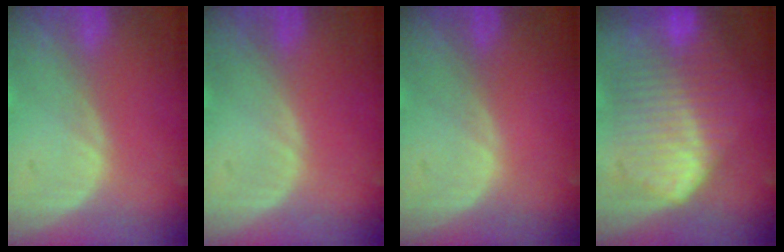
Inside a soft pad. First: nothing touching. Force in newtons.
{"total": 0.0}
{"total": 0.0}
{"total": 10.2, "press": 10.2, "slide": 0.5}